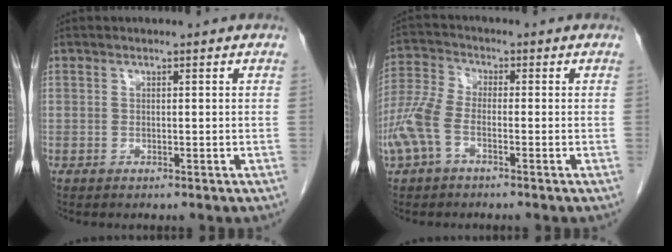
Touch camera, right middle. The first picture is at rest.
{"total": 6.4, "force": [-2.6, 3.1, 5.1], "torque": [-0.143, 0.004, -0.060]}